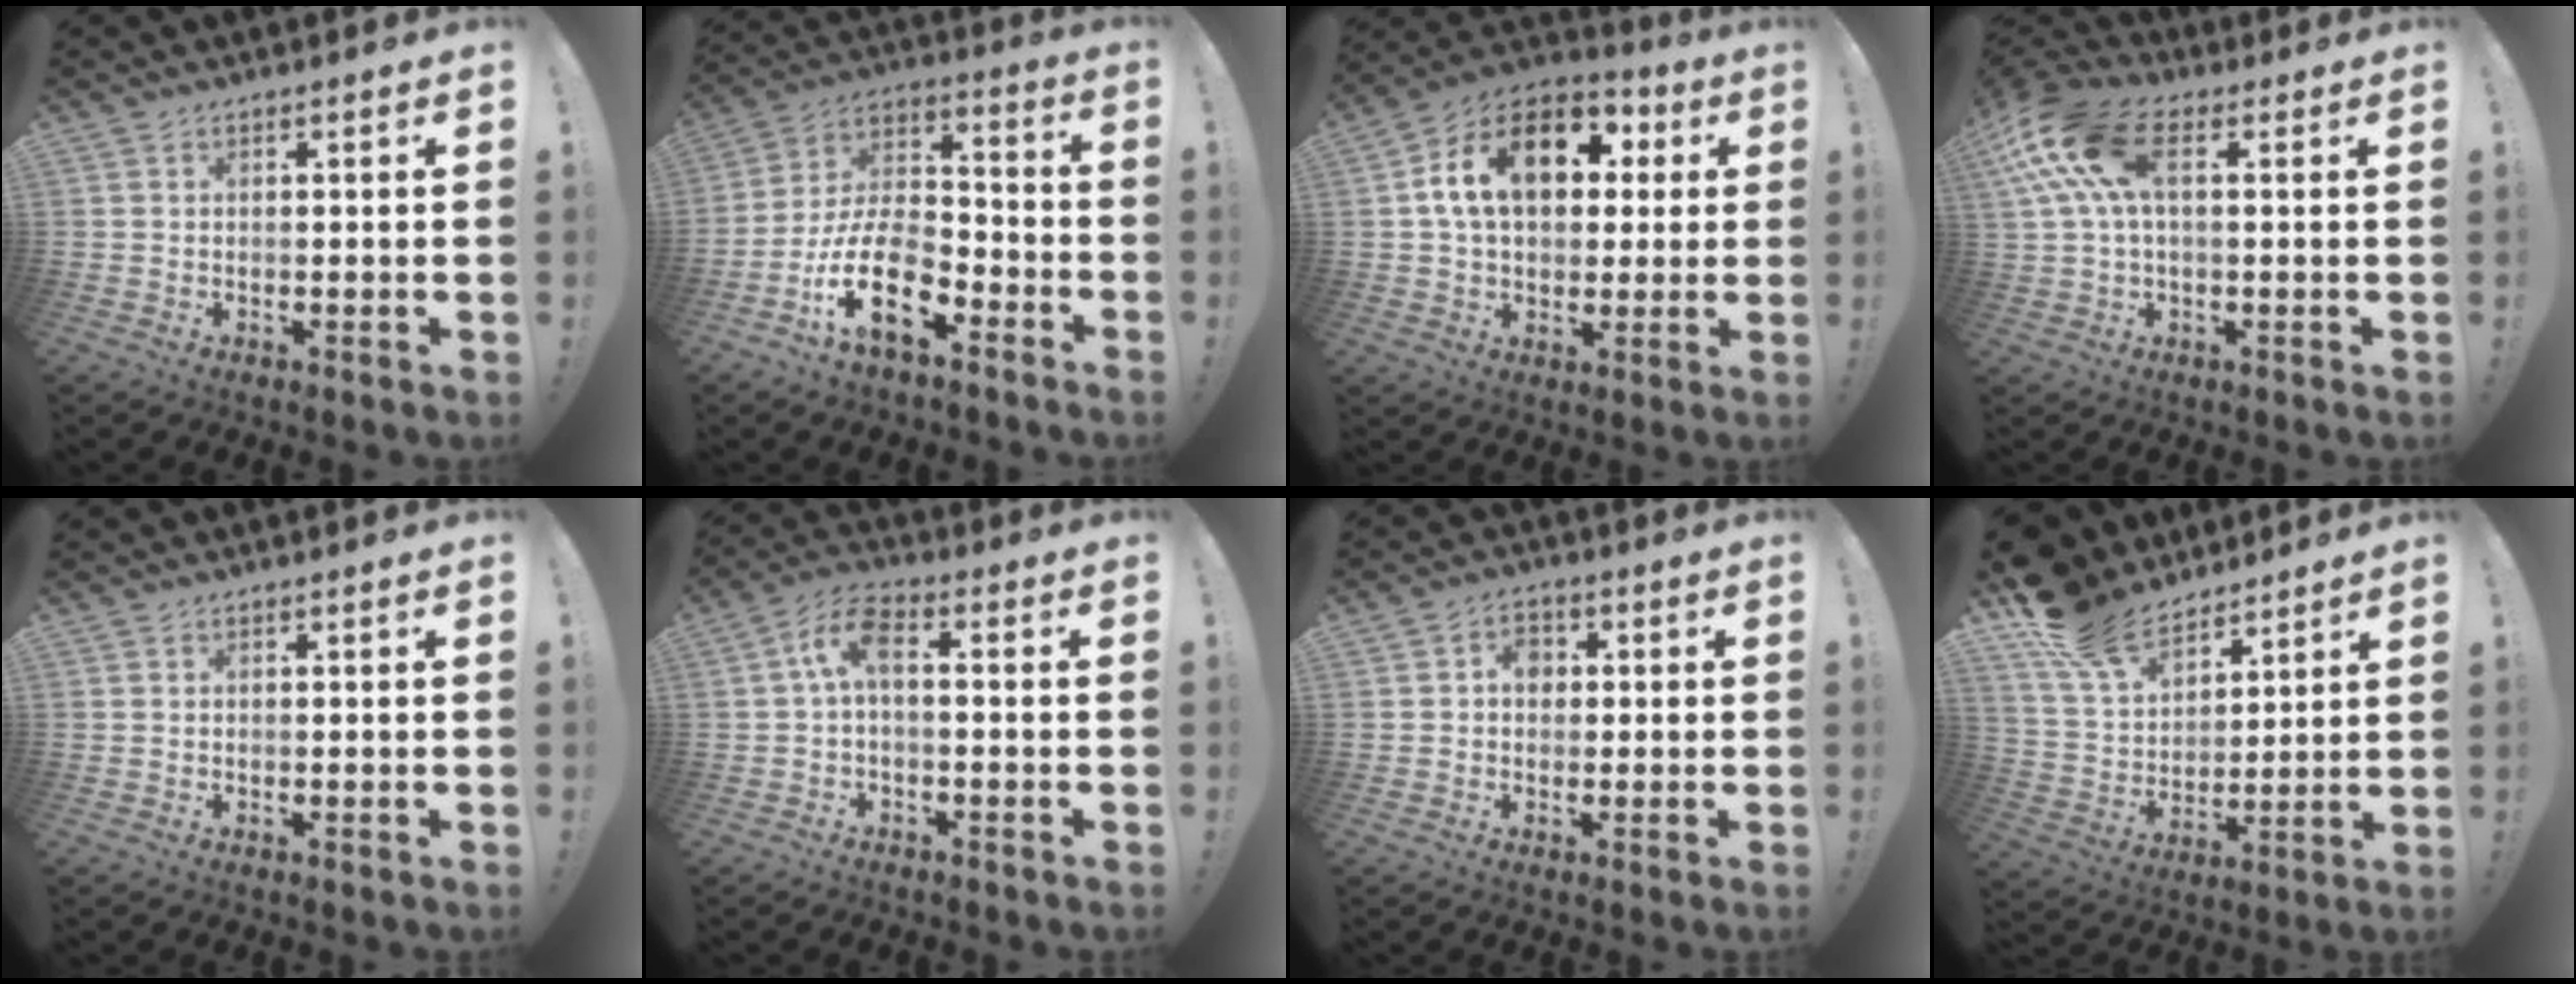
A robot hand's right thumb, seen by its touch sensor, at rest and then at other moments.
{"total": 17.4, "force": [-9.6, 8.0, 12.0], "torque": [-0.225, 0.048, -0.164]}
{"total": 17.8, "force": [4.8, 11.9, 12.4], "torque": [-0.203, 0.004, 0.085]}
{"total": 14.3, "force": [4.0, 7.4, 11.6], "torque": [-0.233, 0.003, 0.076]}
{"total": 0.0}
{"total": 7.3, "force": [0.5, 2.8, 6.8], "torque": [-0.137, 0.004, 0.010]}
{"total": 4.1, "force": [0.6, 3.2, 2.5], "torque": [-0.029, 0.000, 0.008]}
{"total": 17.1, "force": [13.0, 8.9, 6.4], "torque": [-0.127, -0.083, 0.246]}